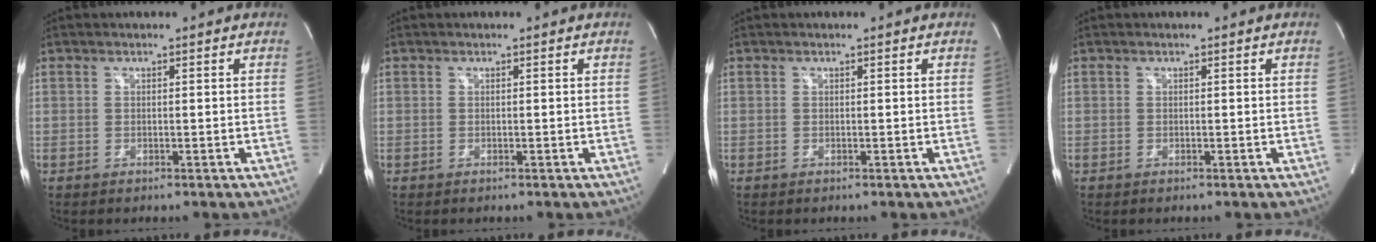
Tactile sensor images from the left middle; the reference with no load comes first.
{"total": 0.0}
{"total": 0.0}
{"total": 0.0}